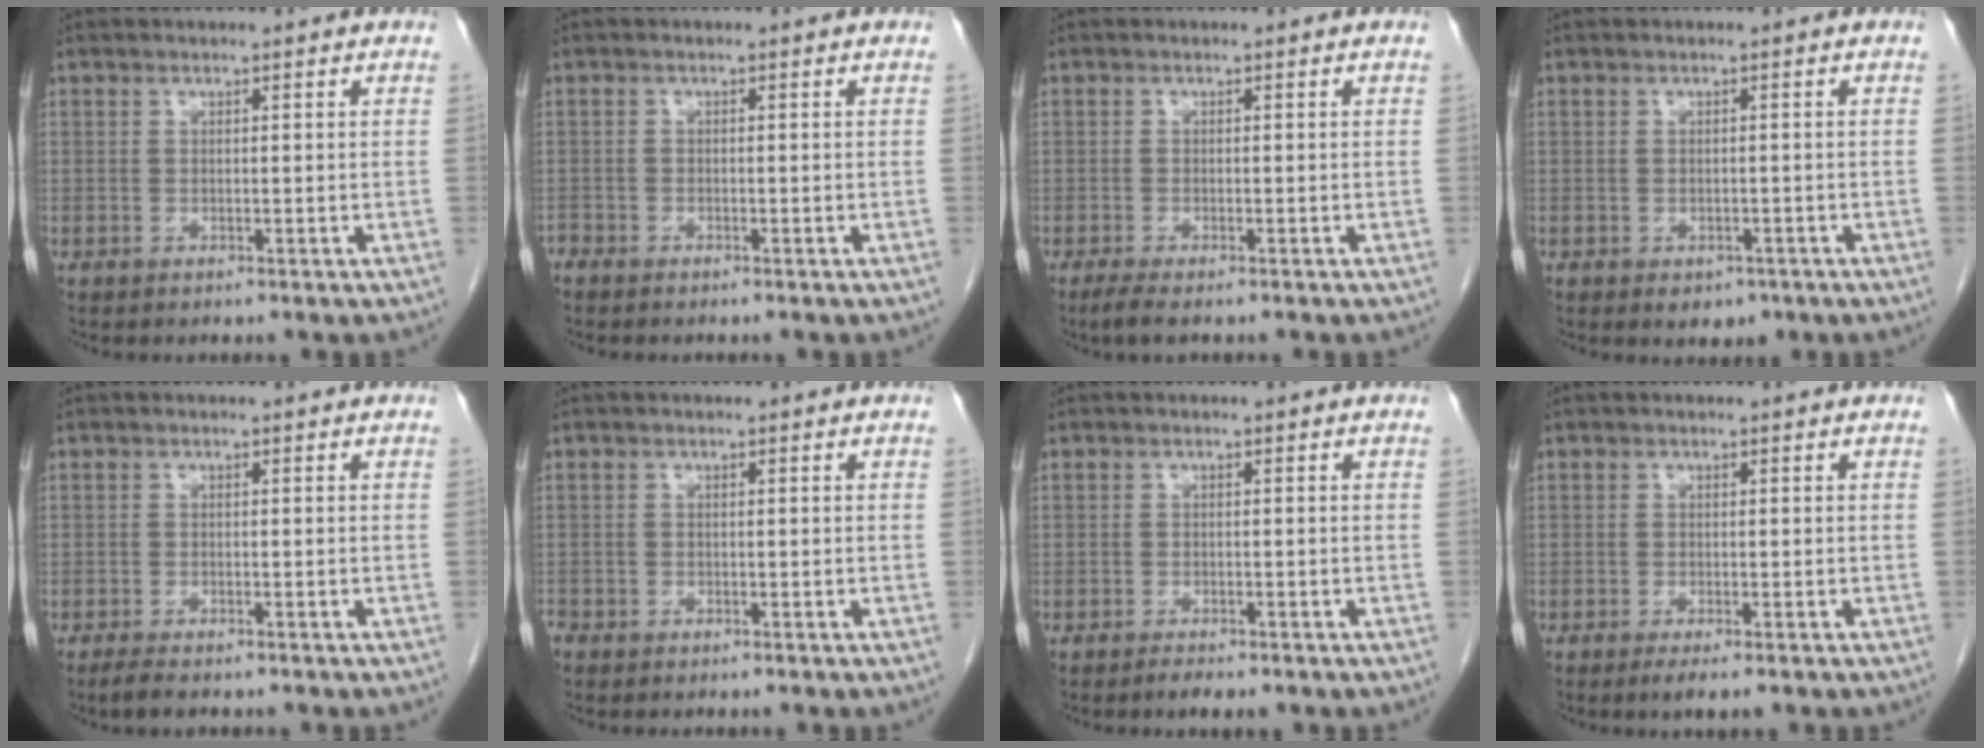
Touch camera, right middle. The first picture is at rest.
{"total": 1.3, "force": [-1.3, 0.4, 0.1], "torque": [-0.002, -0.003, -0.024]}
{"total": 2.5, "force": [-1.9, 0.4, 1.6], "torque": [-0.032, -0.008, -0.031]}
{"total": 2.5, "force": [-1.4, 1.7, 1.3], "torque": [-0.010, 0.001, -0.007]}
{"total": 2.5, "force": [-2.0, 0.5, 1.4], "torque": [-0.031, -0.007, -0.031]}
{"total": 2.0, "force": [-1.5, 1.2, 0.5], "torque": [-0.015, -0.002, -0.030]}
{"total": 1.8, "force": [-1.4, 0.4, 1.0], "torque": [-0.020, -0.003, -0.019]}
{"total": 2.4, "force": [-1.6, 0.3, 1.7], "torque": [-0.024, -0.006, -0.024]}